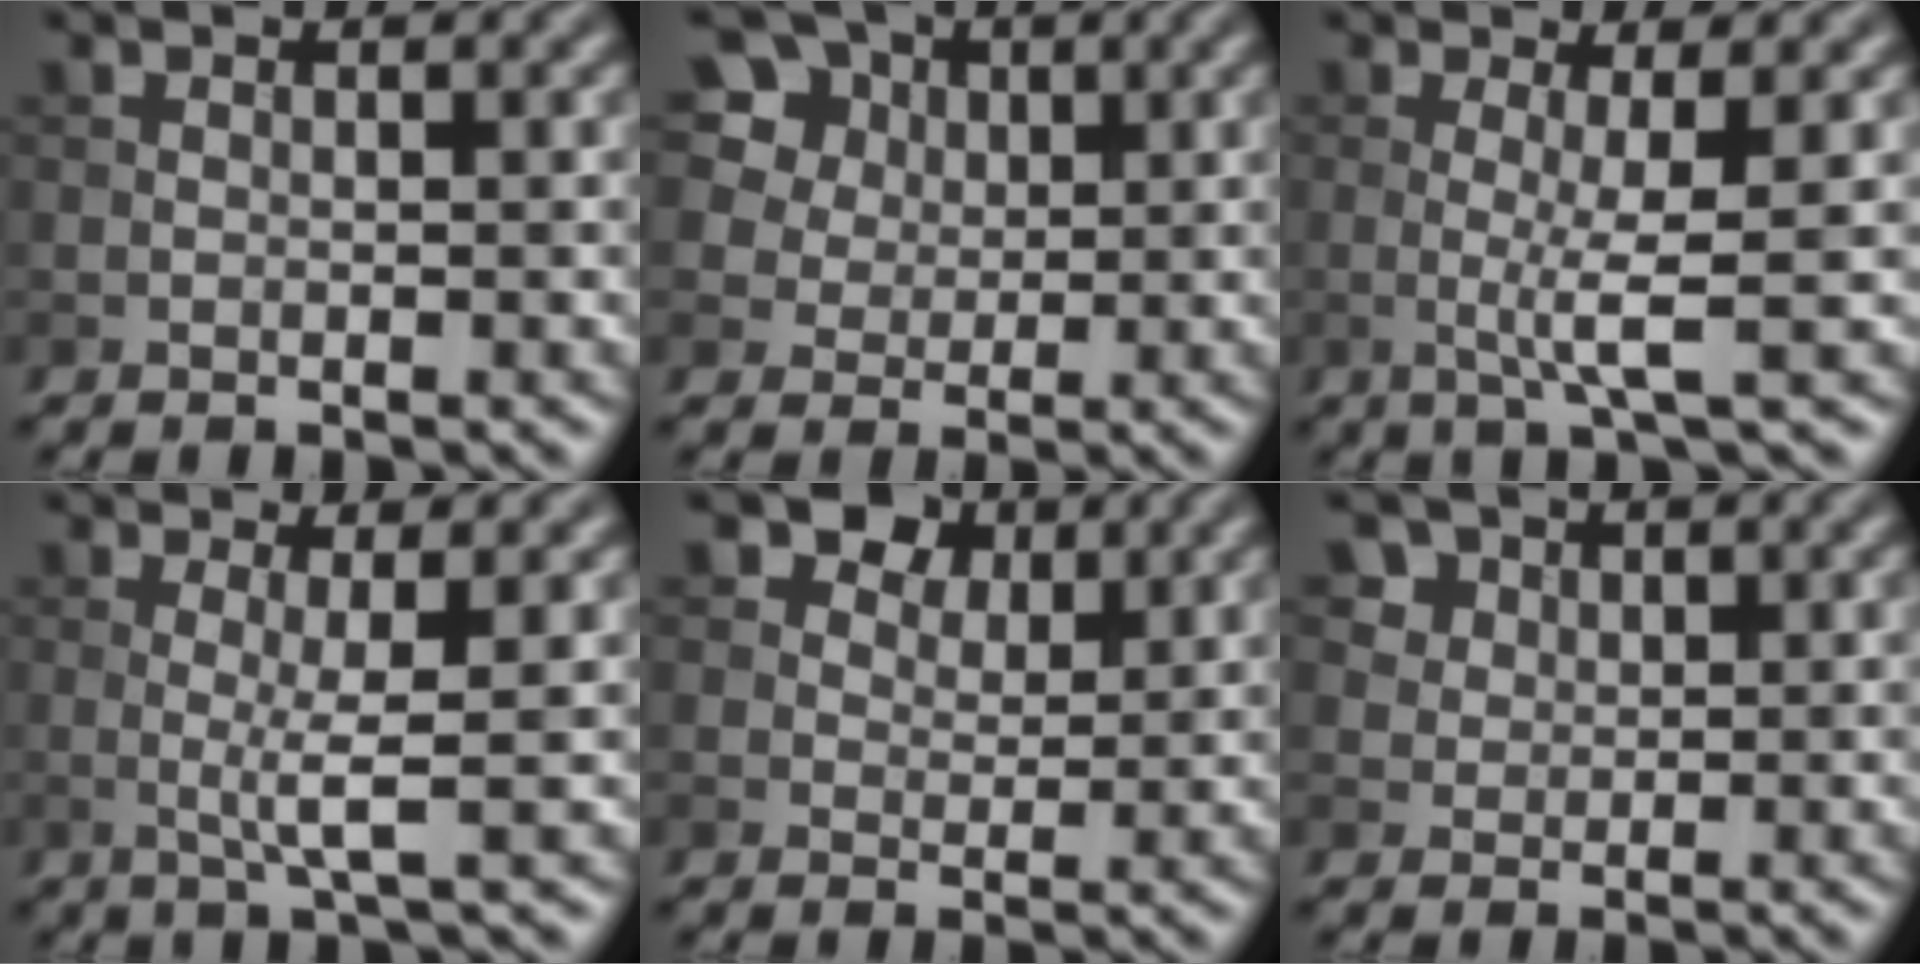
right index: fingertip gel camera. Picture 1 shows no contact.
{"total": 13.2, "force": [7.3, 9.5, 5.5], "torque": [-0.160, 0.033, 0.126]}
{"total": 3.2, "force": [0.0, 0.4, 3.2], "torque": [-0.059, -0.009, -0.002]}
{"total": 2.8, "force": [0.2, 0.3, 2.8], "torque": [-0.053, -0.008, 0.000]}
{"total": 5.3, "force": [3.4, 3.5, 2.3], "torque": [-0.044, -0.014, 0.054]}
{"total": 6.5, "force": [3.6, 4.8, 2.5], "torque": [-0.057, 0.005, 0.061]}